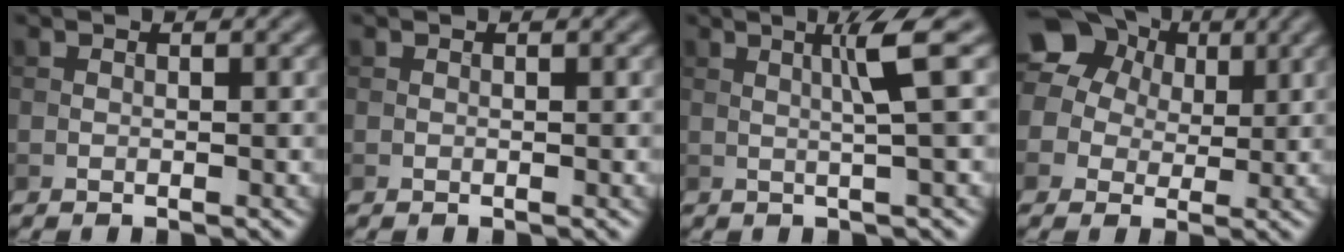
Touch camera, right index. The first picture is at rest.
{"total": 0.0}
{"total": 3.4, "force": [0.8, 0.1, 3.3], "torque": [-0.058, 0.009, 0.014]}
{"total": 14.0, "force": [6.1, 10.9, 6.4], "torque": [-0.152, 0.036, 0.097]}